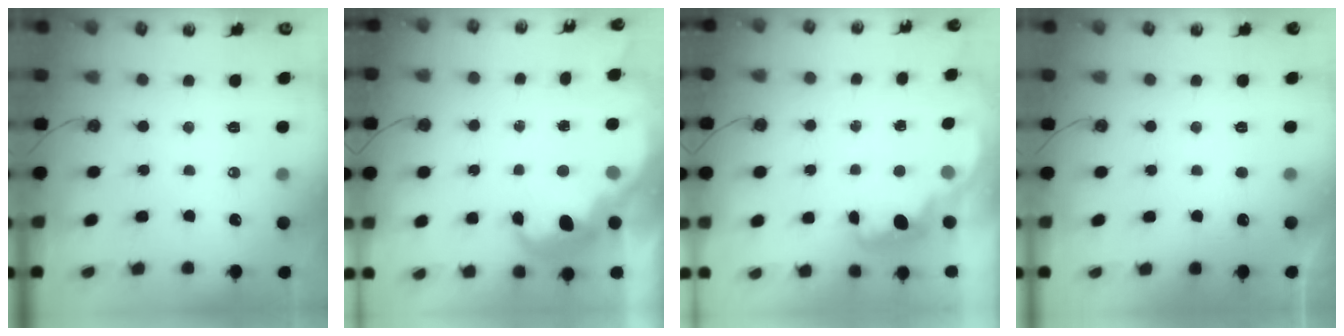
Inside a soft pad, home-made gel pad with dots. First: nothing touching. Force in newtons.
{"total": 6.7, "press": 6.7, "slide": 0.5}
{"total": 2.2, "press": 2.2, "slide": 0.6}
{"total": 0.0}